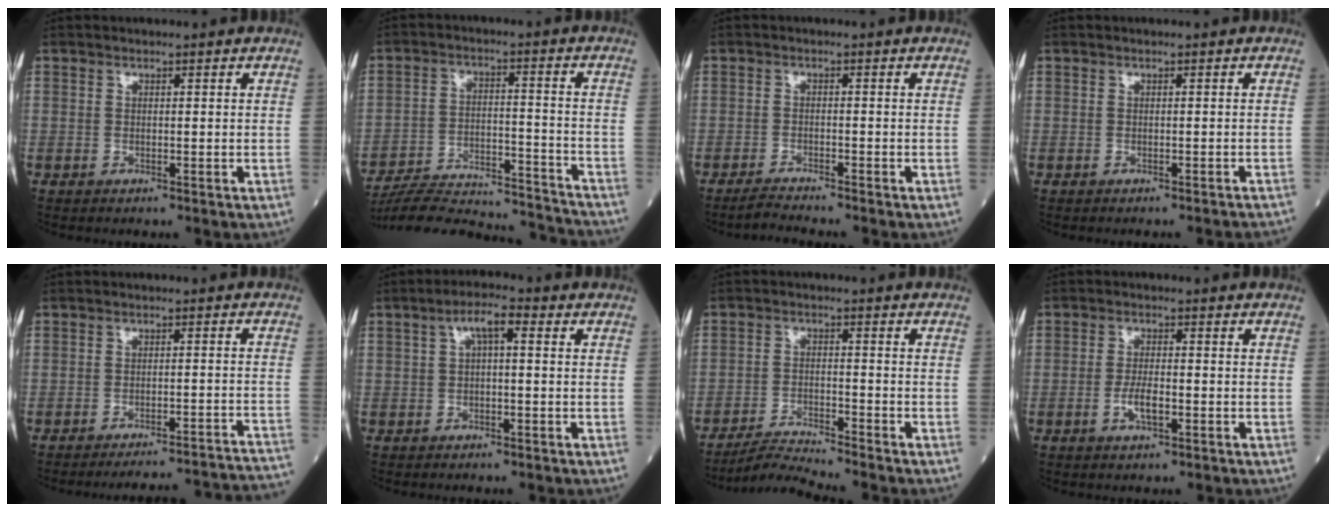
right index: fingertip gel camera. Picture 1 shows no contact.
{"total": 21.6, "force": [-20.8, 1.8, 5.5], "torque": [-0.102, -0.004, -0.301]}
{"total": 2.7, "force": [-2.5, -0.8, 0.4], "torque": [-0.021, -0.015, -0.049]}
{"total": 3.8, "force": [-3.6, -0.5, 1.1], "torque": [-0.011, -0.011, -0.039]}
{"total": 20.2, "force": [-19.6, -1.4, 4.7], "torque": [-0.019, -0.013, -0.234]}
{"total": 4.1, "force": [1.0, 1.1, 3.9], "torque": [-0.069, 0.020, 0.015]}
{"total": 5.0, "force": [-4.6, -1.9, 0.3], "torque": [-0.019, -0.020, -0.087]}
{"total": 3.6, "force": [-1.2, 1.0, 3.2], "torque": [-0.061, 0.001, -0.021]}